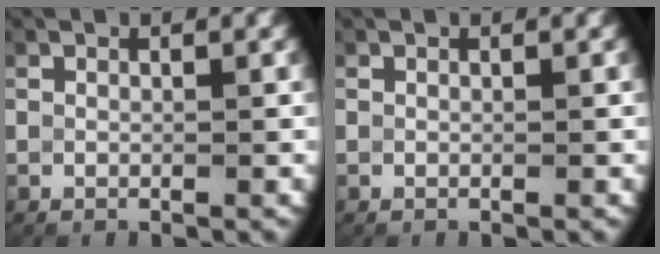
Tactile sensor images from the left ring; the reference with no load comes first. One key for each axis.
{"total": 0.0}